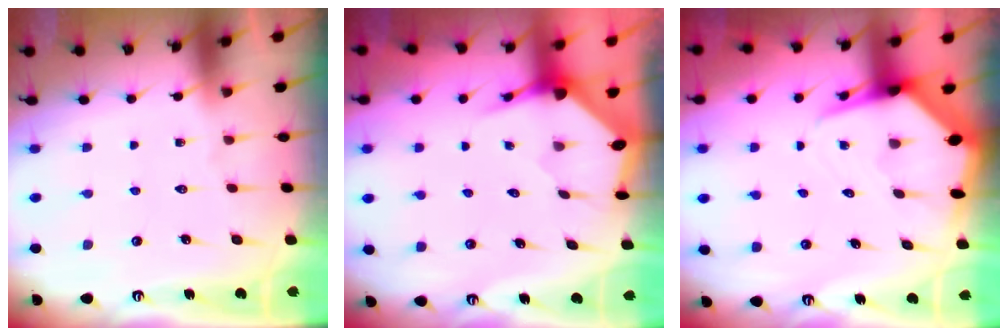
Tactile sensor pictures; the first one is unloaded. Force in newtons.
{"total": 3.5, "press": 3.4, "slide": 0.5}
{"total": 6.6, "press": 6.6, "slide": 0.8}